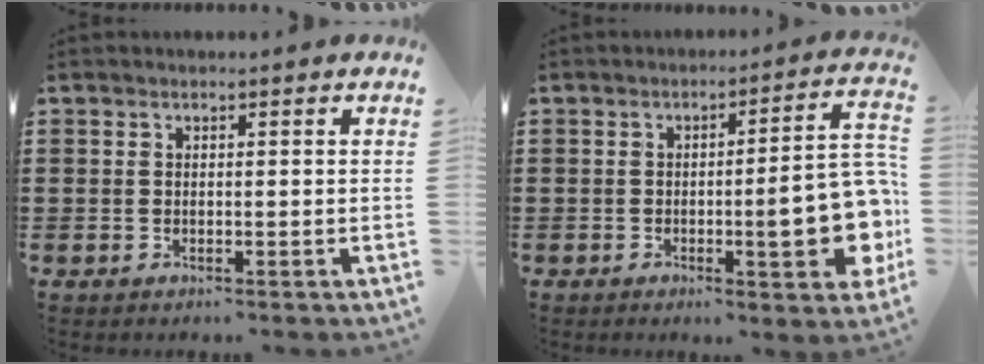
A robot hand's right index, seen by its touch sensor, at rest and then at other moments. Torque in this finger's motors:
{"motor_torque": [2.14, 0.00, 0.52, 0.08]}